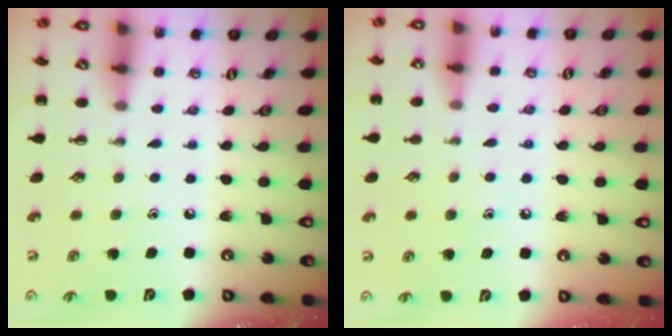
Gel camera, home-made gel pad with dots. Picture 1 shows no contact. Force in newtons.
{"total": 6.0, "press": 5.8, "slide": 1.6}